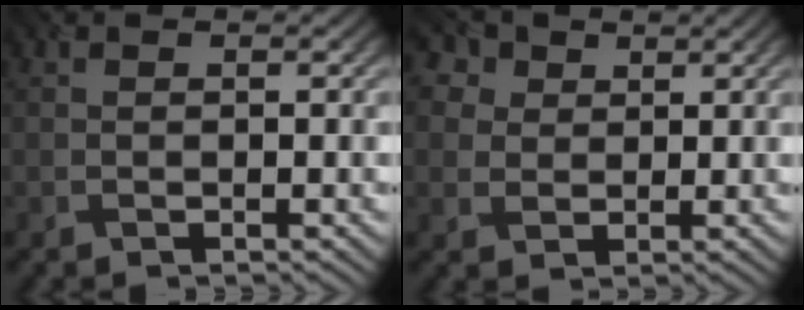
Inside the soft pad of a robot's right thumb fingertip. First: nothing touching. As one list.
[{"total": 6.8, "force": [3.8, 4.7, 3.2], "torque": [-0.127, 0.012, 0.070]}]